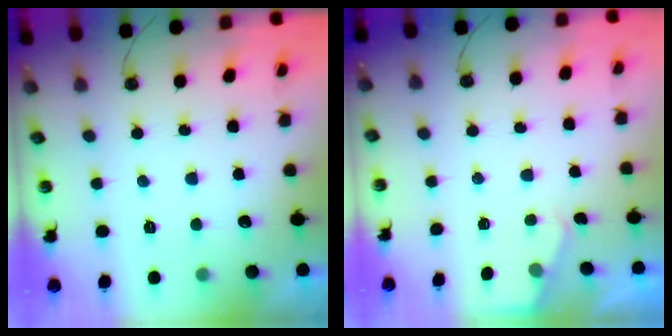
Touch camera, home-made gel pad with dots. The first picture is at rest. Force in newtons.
{"total": 2.0, "press": 2.0, "slide": 0.3}